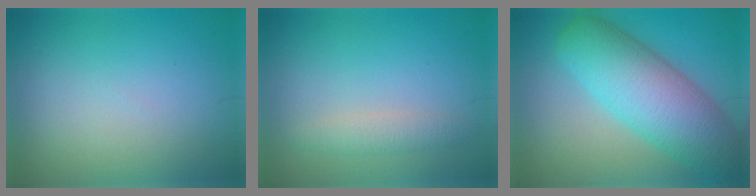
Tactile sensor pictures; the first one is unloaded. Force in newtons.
{"total": 1.8, "press": 1.8, "slide": 0.2}
{"total": 9.5, "press": 9.5, "slide": 0.3}